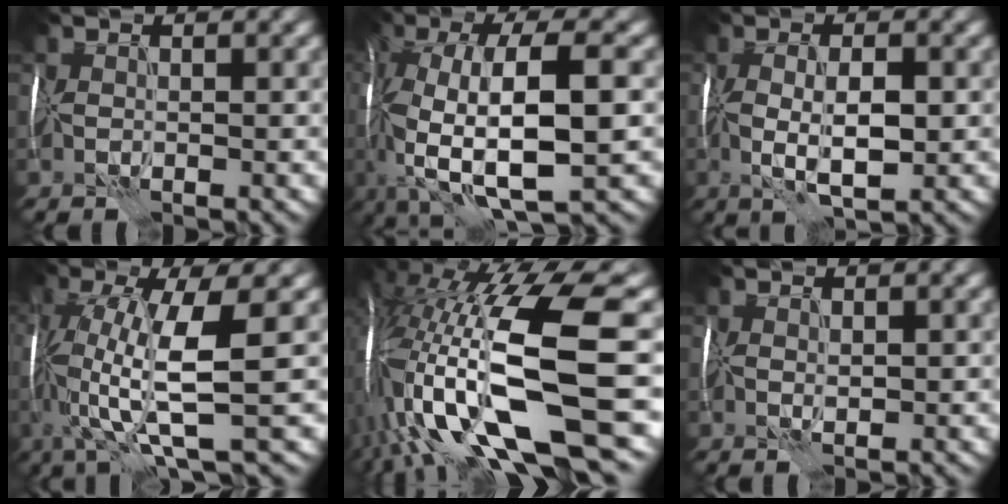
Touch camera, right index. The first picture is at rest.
{"total": 12.4, "force": [-2.0, 4.5, 11.3], "torque": [-0.207, -0.003, -0.034]}
{"total": 4.3, "force": [-0.5, 1.5, 4.0], "torque": [-0.077, -0.007, -0.005]}
{"total": 9.2, "force": [0.2, 2.5, 8.8], "torque": [-0.159, 0.000, 0.000]}
{"total": 18.0, "force": [-2.7, 6.2, 16.7], "torque": [-0.307, -0.019, -0.033]}
{"total": 0.6, "force": [0.2, 0.3, 0.5], "torque": [-0.010, 0.001, 0.004]}